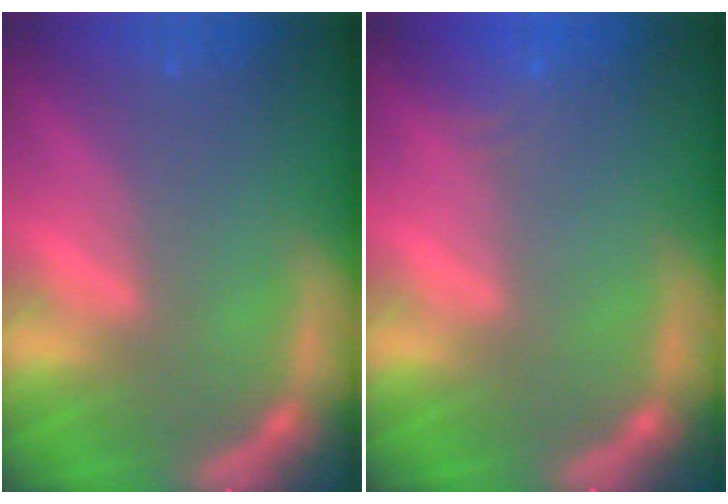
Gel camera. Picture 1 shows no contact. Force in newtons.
{"total": 2.4}